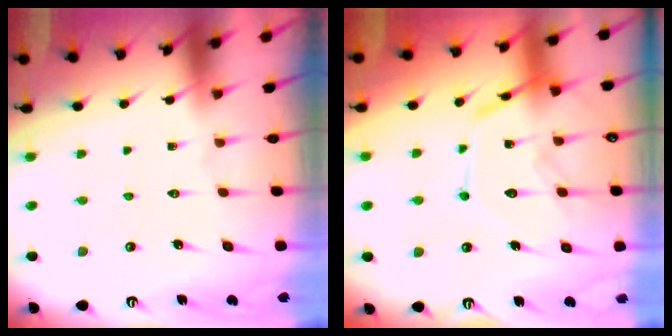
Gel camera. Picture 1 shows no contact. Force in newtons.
{"total": 15.6, "press": 15.6, "slide": 1.5}